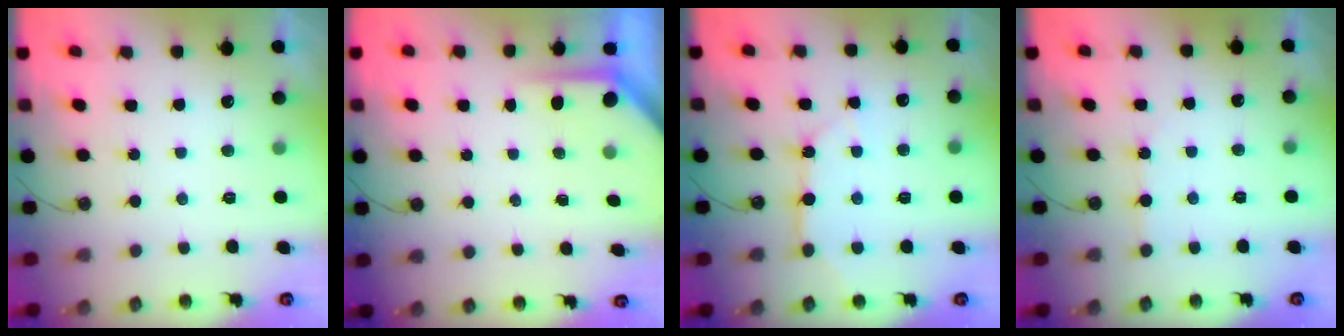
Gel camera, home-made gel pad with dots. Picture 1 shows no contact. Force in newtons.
{"total": 3.8, "press": 3.8, "slide": 0.2}
{"total": 8.1, "press": 8.1, "slide": 0.4}
{"total": 2.8, "press": 2.8, "slide": 0.4}